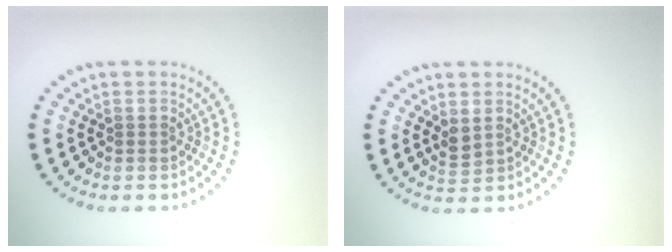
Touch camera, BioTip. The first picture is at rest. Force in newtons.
{"total": 1.2, "press": 1.0, "slide": 0.5}